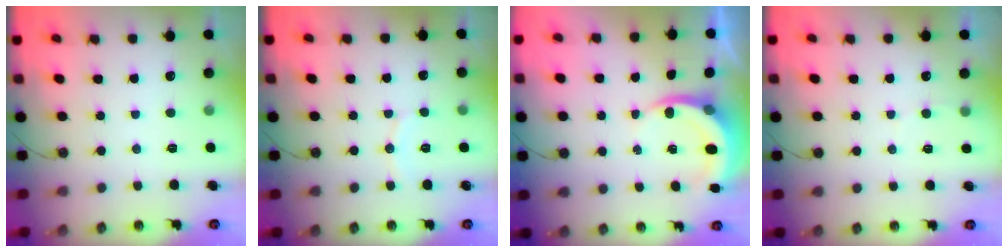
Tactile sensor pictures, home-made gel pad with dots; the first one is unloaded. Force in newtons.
{"total": 7.1, "press": 7.1, "slide": 0.5}
{"total": 4.5, "press": 4.5, "slide": 0.3}
{"total": 2.8, "press": 2.8, "slide": 0.2}